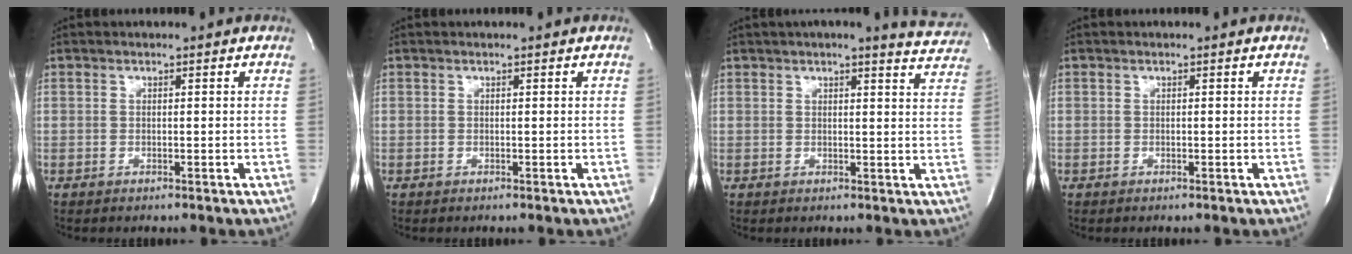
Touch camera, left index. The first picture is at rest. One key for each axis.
{"total": 0.0}
{"total": 8.4, "fx": 7.8, "fy": 0.8, "fz": 3.3, "tx": -0.032, "ty": -0.010, "tz": 0.068}
{"total": 0.0}